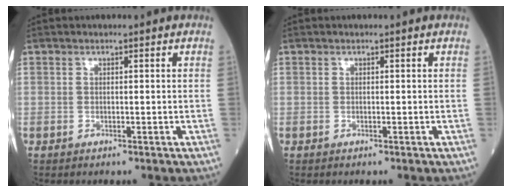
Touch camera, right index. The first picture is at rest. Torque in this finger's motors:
{"motor_torque": [0.00, 0.00, 0.00, -0.01]}